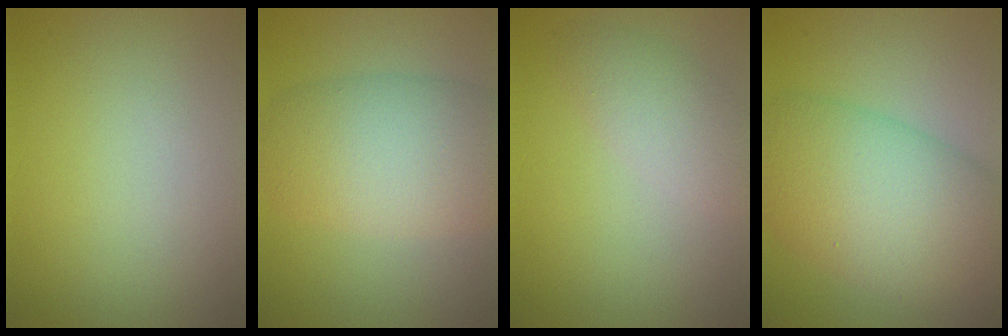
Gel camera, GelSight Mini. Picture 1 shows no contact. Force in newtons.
{"total": 7.9, "press": 7.9, "slide": 0.4}
{"total": 2.9, "press": 2.9, "slide": 0.2}
{"total": 10.4, "press": 10.4, "slide": 0.4}